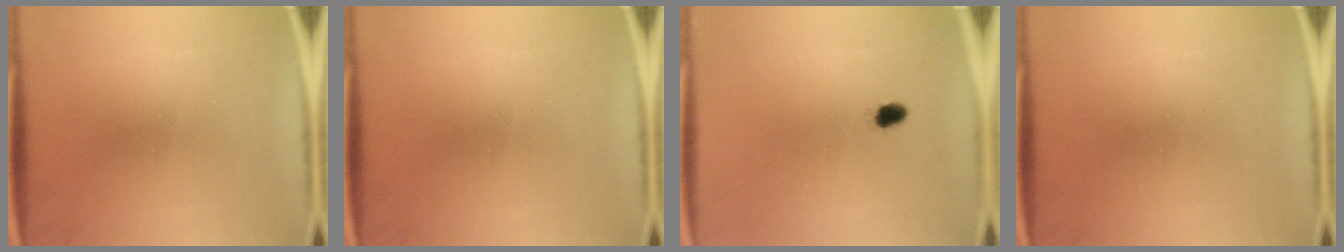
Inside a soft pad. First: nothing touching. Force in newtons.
{"total": 0.0}
{"total": 1.8}
{"total": 0.0}